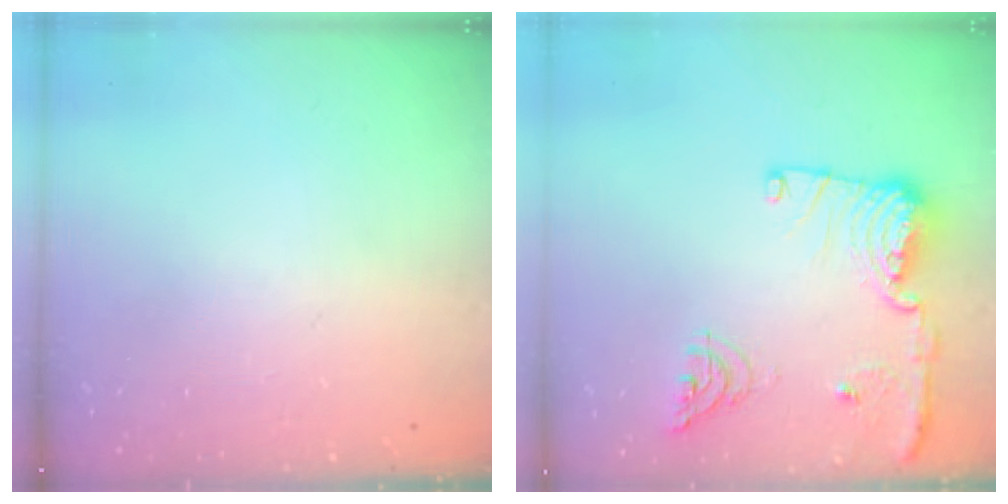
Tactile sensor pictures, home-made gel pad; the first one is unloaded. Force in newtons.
{"total": 15.2, "press": 14.8, "slide": 3.3}